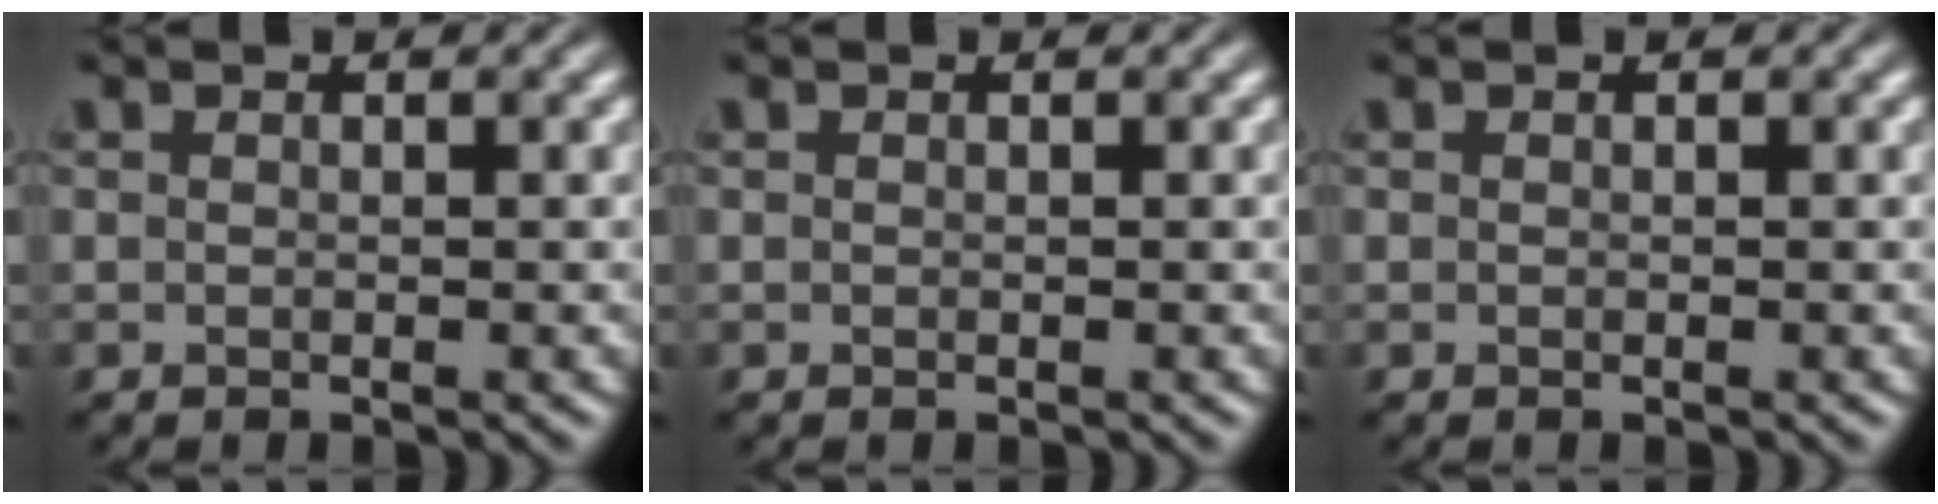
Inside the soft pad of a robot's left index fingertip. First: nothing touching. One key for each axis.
{"total": 0.0}
{"total": 0.0}